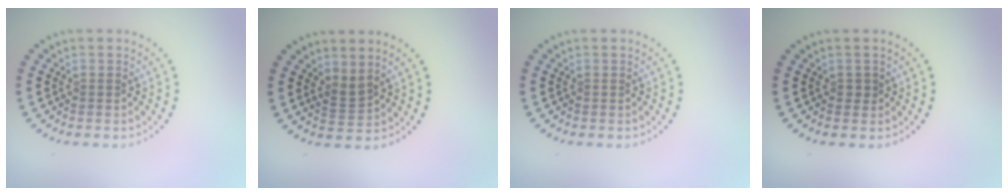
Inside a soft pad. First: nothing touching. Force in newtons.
{"total": 1.6, "press": 1.1, "slide": 1.2}
{"total": 0.0}
{"total": 0.7, "press": 0.7, "slide": 0.2}